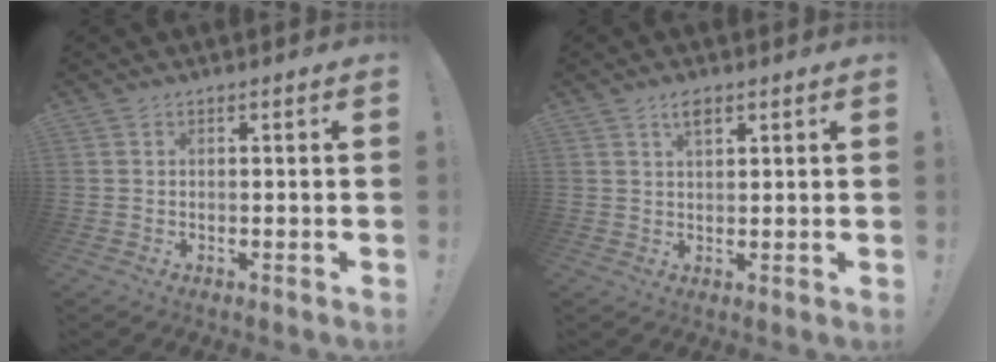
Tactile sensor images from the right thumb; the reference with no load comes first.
{"total": 3.6, "force": [2.1, 1.5, 2.4], "torque": [-0.040, -0.003, 0.035]}